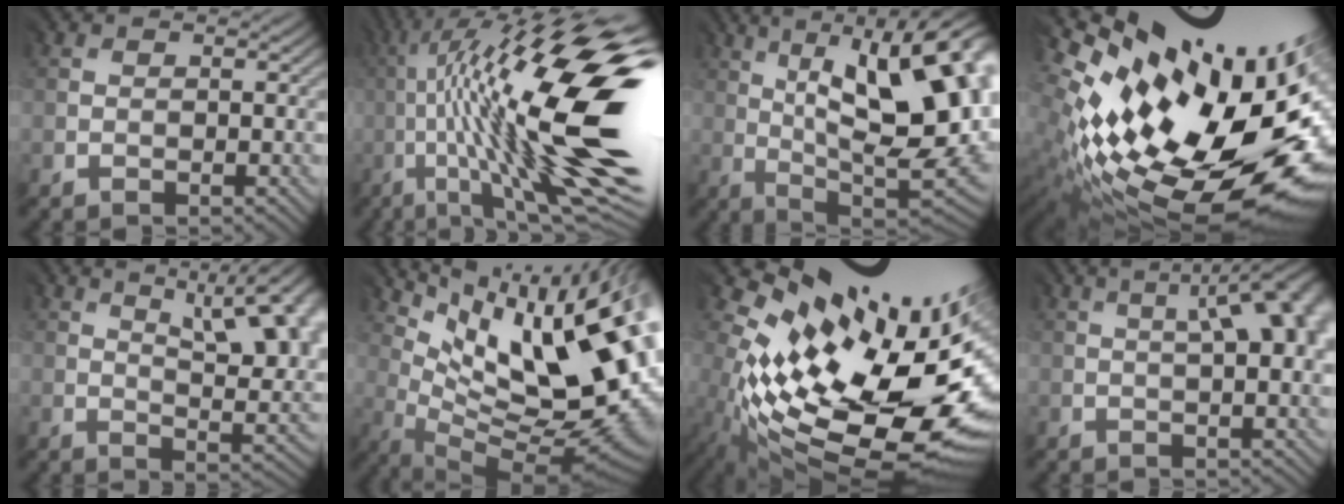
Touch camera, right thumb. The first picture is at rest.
{"total": 21.1, "force": [0.0, 4.5, 20.6], "torque": [-0.346, 0.029, 0.012]}
{"total": 19.3, "force": [3.6, 7.4, 17.5], "torque": [-0.238, 0.027, 0.057]}
{"total": 18.4, "force": [1.8, 9.0, 16.0], "torque": [-0.277, -0.037, 0.056]}
{"total": 16.9, "force": [6.9, 7.2, 13.6], "torque": [-0.159, 0.039, 0.104]}
{"total": 17.6, "force": [6.1, 5.1, 15.7], "torque": [-0.239, 0.013, 0.122]}
{"total": 17.5, "force": [1.4, 8.2, 15.4], "torque": [-0.255, -0.039, 0.047]}
{"total": 8.5, "force": [1.5, 2.4, 8.0], "torque": [-0.080, 0.025, 0.002]}